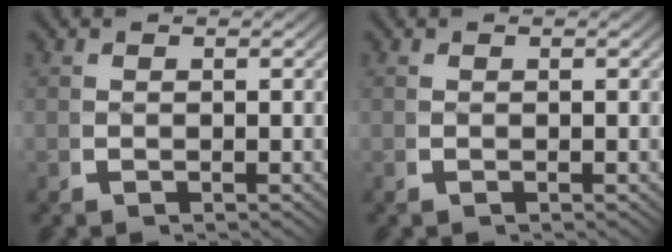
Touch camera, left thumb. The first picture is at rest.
{"total": 0.0}